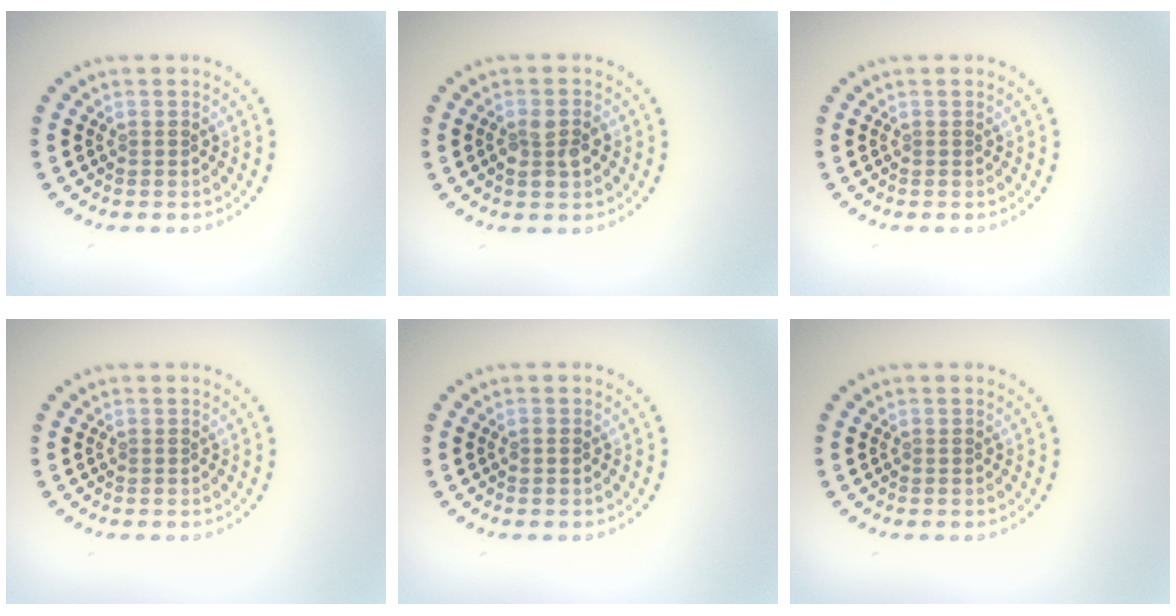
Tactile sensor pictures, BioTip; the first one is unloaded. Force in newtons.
{"total": 2.5, "press": 2.5, "slide": 0.4}
{"total": 0.0}
{"total": 0.0}
{"total": 0.6, "press": 0.5, "slide": 0.2}
{"total": 0.0}